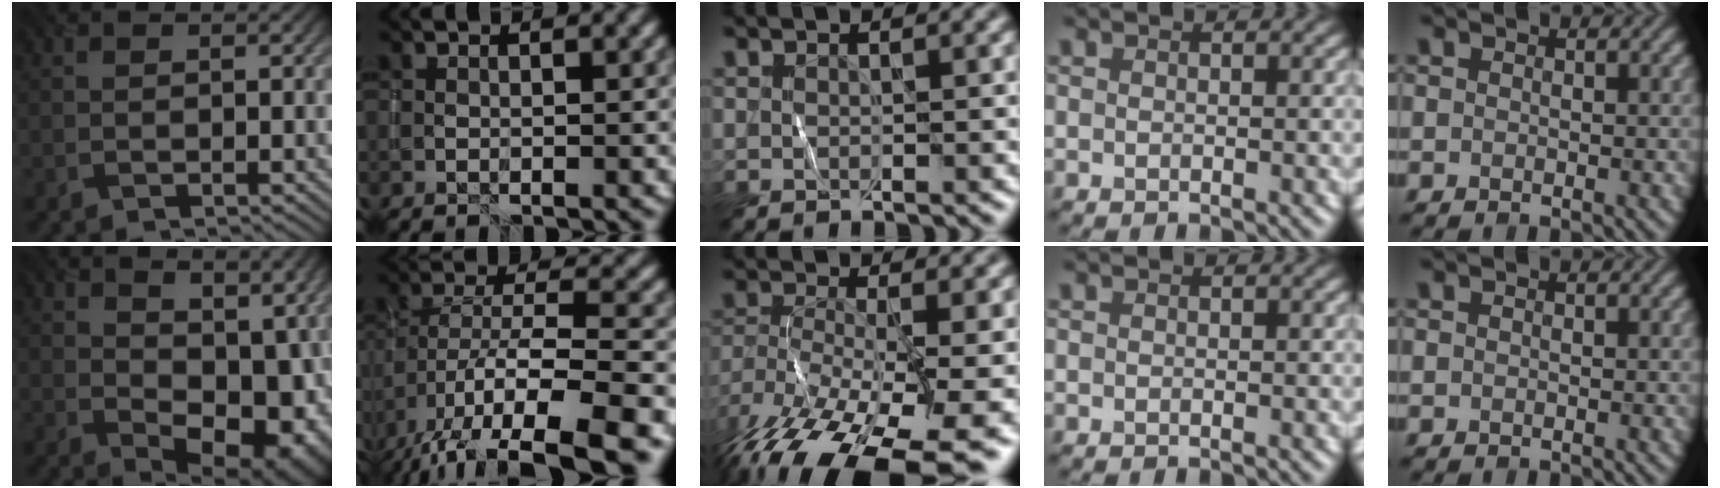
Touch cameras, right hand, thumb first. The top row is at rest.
{"thumb": {"total": 12.9, "force": [1.0, 8.3, 9.8], "torque": [-0.111, -0.031, 0.050]}, "index": {"total": 14.5, "force": [-8.8, 4.6, 10.5], "torque": [-0.197, -0.005, -0.130]}, "middle": {"total": 15.6, "force": [-9.7, 5.7, 10.9], "torque": [-0.218, -0.041, -0.136]}}